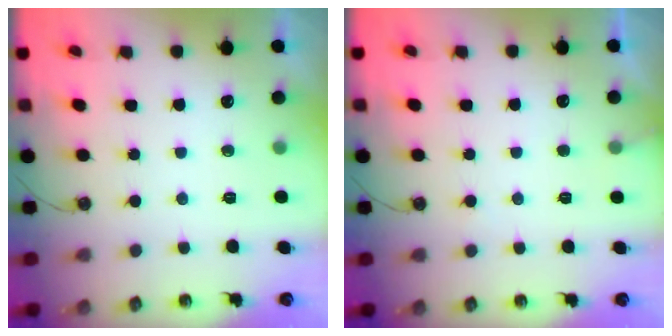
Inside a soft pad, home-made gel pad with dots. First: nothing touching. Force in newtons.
{"total": 5.6, "press": 5.6, "slide": 0.3}